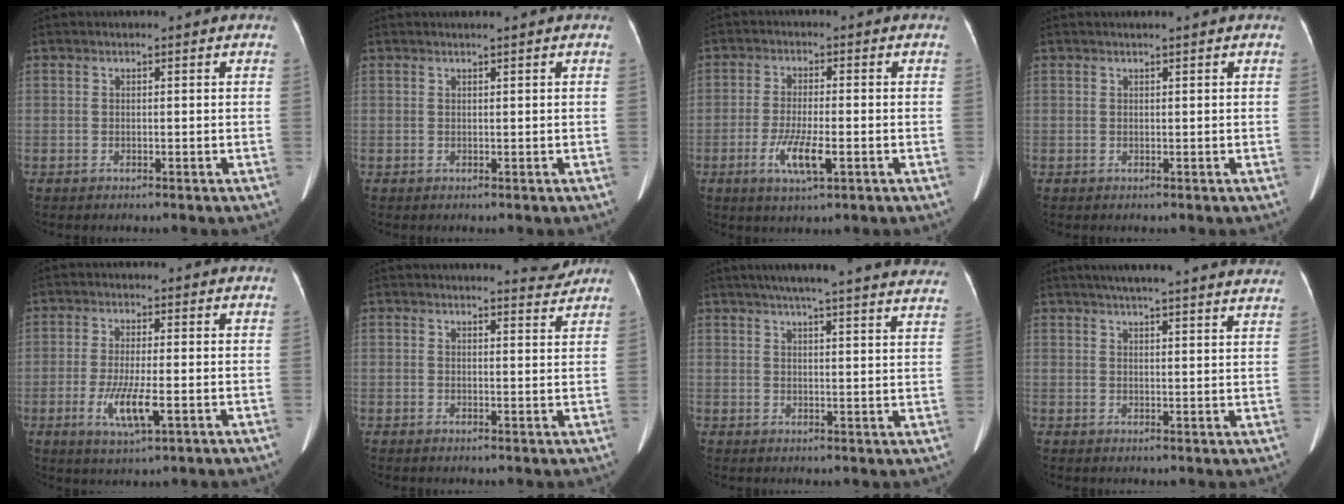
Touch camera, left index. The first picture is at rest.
{"total": 0.8, "force": [0.6, -0.2, 0.4], "torque": [-0.012, 0.001, 0.018]}
{"total": 6.0, "force": [-2.3, 1.1, 5.4], "torque": [-0.111, -0.010, -0.039]}
{"total": 0.5, "force": [0.4, -0.1, 0.3], "torque": [-0.010, -0.001, 0.014]}
{"total": 6.3, "force": [-1.9, 1.0, 5.9], "torque": [-0.120, -0.014, -0.031]}
{"total": 3.0, "force": [3.0, 0.0, 0.1], "torque": [-0.007, -0.016, 0.031]}
{"total": 26.1, "force": [23.1, 1.5, 11.9], "torque": [-0.180, -0.019, 0.276]}
{"total": 22.3, "force": [20.0, 1.2, 9.8], "torque": [-0.145, 0.003, 0.241]}